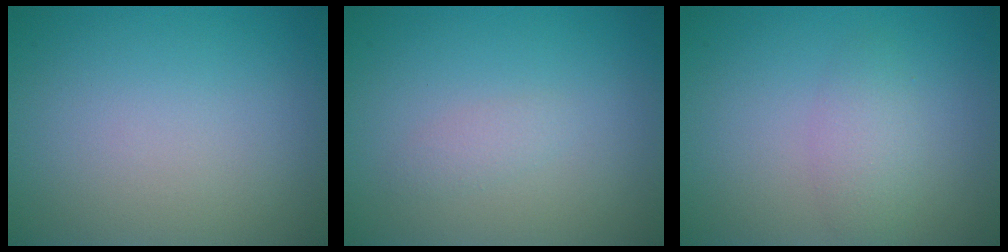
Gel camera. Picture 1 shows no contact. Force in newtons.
{"total": 1.0, "press": 1.0, "slide": 0.1}
{"total": 2.1, "press": 2.1, "slide": 0.1}